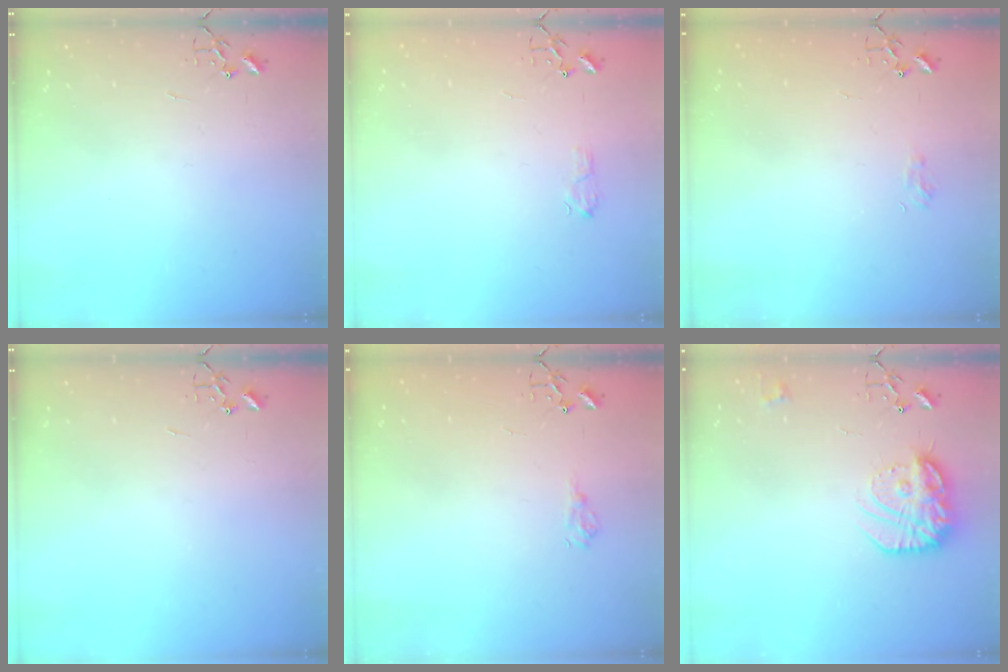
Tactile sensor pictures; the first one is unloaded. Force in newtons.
{"total": 5.5, "press": 5.5, "slide": 0.8}
{"total": 6.1, "press": 6.1, "slide": 0.8}
{"total": 0.0}
{"total": 6.6, "press": 6.5, "slide": 0.9}
{"total": 17.4, "press": 17.3, "slide": 1.2}